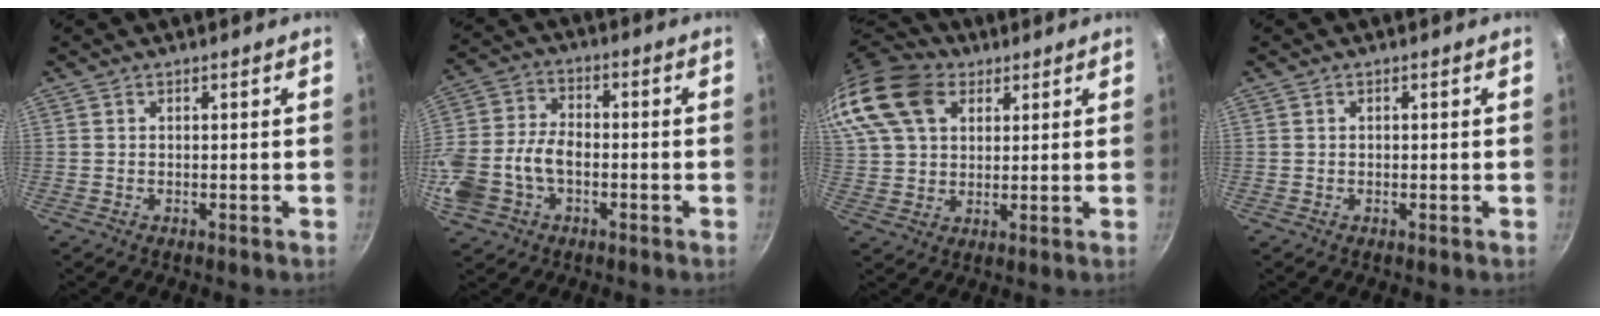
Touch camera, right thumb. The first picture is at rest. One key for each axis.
{"total": 14.3, "fx": -3.5, "fy": 9.9, "fz": 9.8, "tx": -0.209, "ty": 0.033, "tz": -0.069}
{"total": 21.4, "fx": 9.3, "fy": 15.0, "fz": 12.1, "tx": -0.275, "ty": 0.030, "tz": 0.170}
{"total": 0.6, "fx": 0.1, "fy": 0.4, "fz": 0.4, "tx": -0.005, "ty": 0.003, "tz": 0.002}